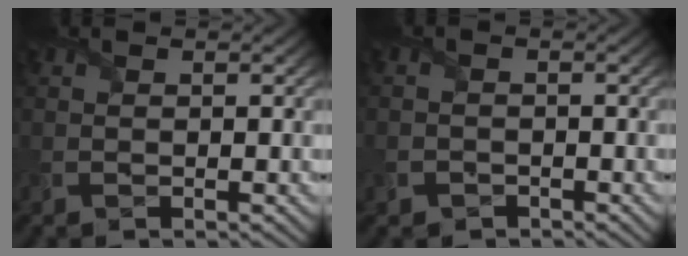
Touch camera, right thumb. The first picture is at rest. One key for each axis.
{"total": 1.6, "fx": -1.1, "fy": 1.2, "fz": 0.0, "tx": 0.006, "ty": -0.002, "tz": -0.023}